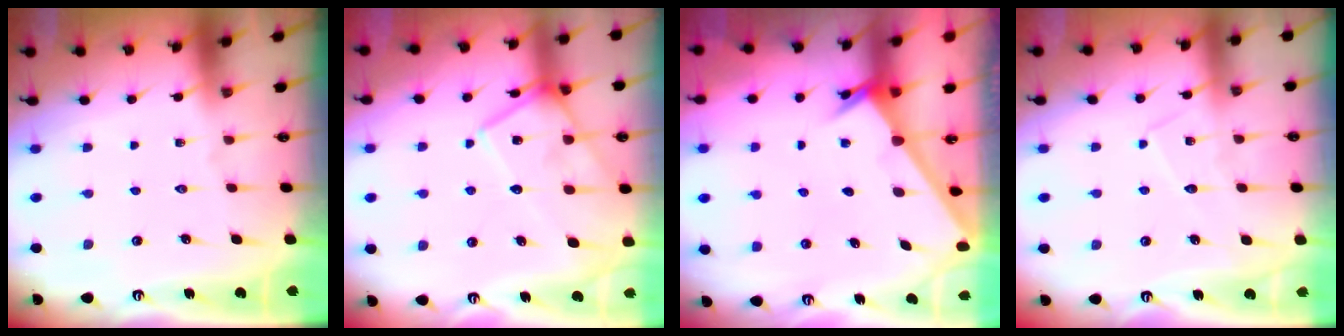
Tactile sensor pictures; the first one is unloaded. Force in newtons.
{"total": 13.5, "press": 13.5, "slide": 1.2}
{"total": 2.4, "press": 2.4, "slide": 0.2}
{"total": 6.0, "press": 6.0, "slide": 0.4}